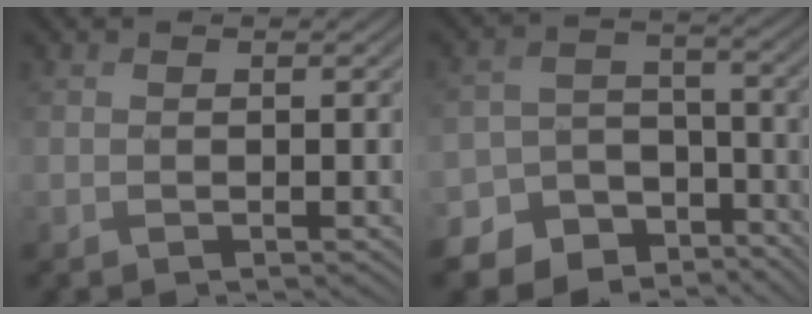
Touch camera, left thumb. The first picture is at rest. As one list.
[{"total": 14.1, "force": [-10.5, 8.8, 2.9], "torque": [-0.104, -0.045, -0.143]}]